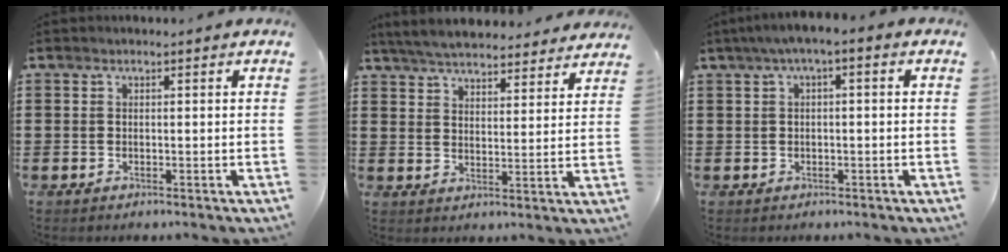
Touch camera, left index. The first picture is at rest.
{"total": 5.8, "force": [5.7, 0.5, 1.2], "torque": [-0.046, -0.024, 0.102]}
{"total": 2.1, "force": [-0.9, 0.4, 1.9], "torque": [-0.038, 0.002, -0.022]}